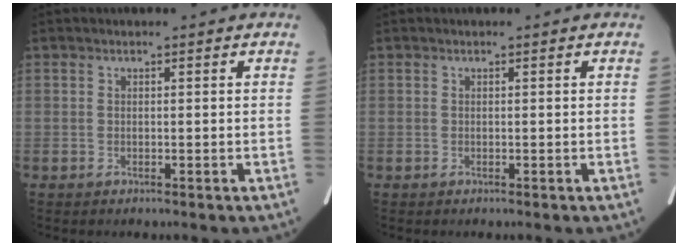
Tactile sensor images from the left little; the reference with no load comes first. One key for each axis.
{"total": 0.0}